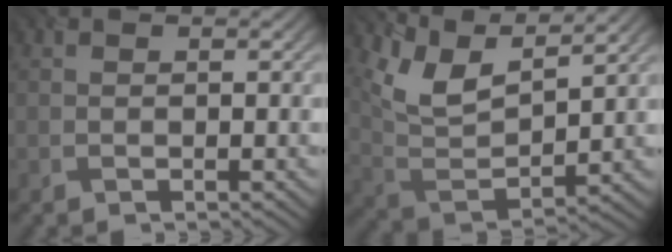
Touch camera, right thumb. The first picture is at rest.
{"total": 9.2, "force": [6.1, 3.4, 5.9], "torque": [-0.136, 0.002, 0.125]}